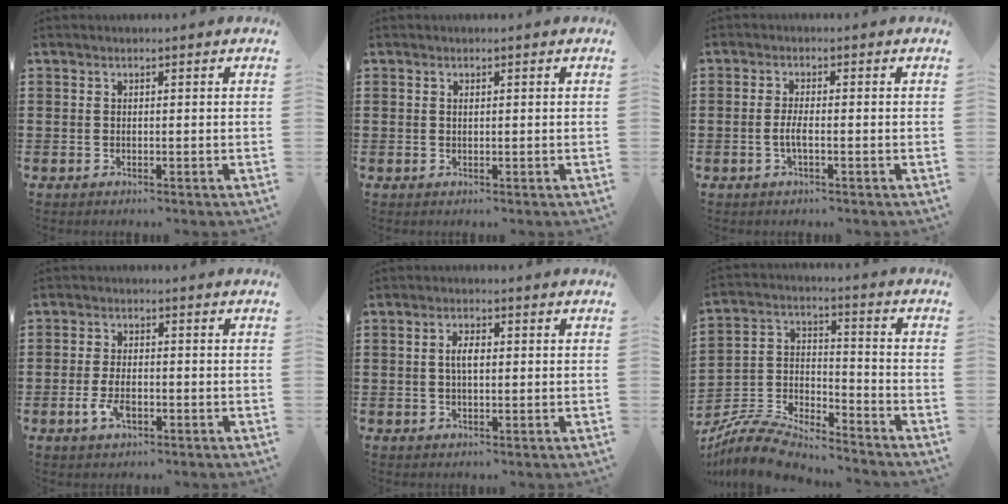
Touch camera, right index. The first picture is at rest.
{"total": 0.5, "force": [0.2, 0.2, 0.4], "torque": [-0.010, -0.001, 0.003]}
{"total": 2.5, "force": [-0.8, 0.5, 2.3], "torque": [-0.058, -0.005, -0.019]}
{"total": 4.2, "force": [-1.4, 2.0, 3.3], "torque": [-0.079, -0.004, -0.030]}
{"total": 3.0, "force": [0.2, 1.2, 2.8], "torque": [-0.054, 0.004, 0.002]}
{"total": 7.8, "force": [-7.5, 1.5, 1.6], "torque": [-0.050, 0.002, -0.152]}